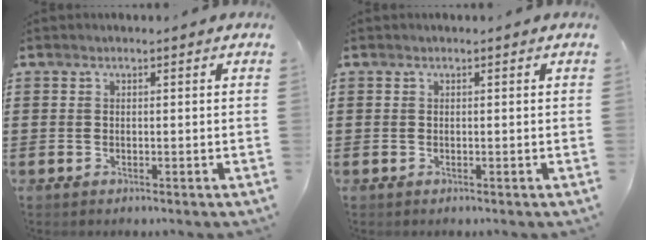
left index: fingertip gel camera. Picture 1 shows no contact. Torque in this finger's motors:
{"motor_torque": [0.00, 0.00, 0.03, 0.00]}